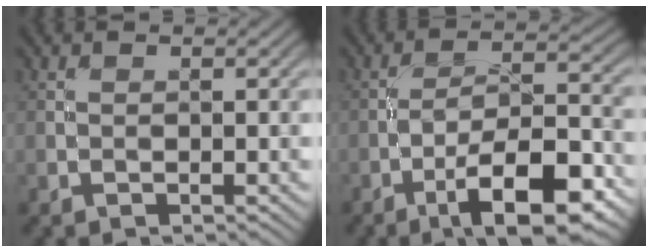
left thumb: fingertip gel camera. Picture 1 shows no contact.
{"total": 12.3, "force": [-7.0, 3.5, 9.5], "torque": [-0.153, 0.004, -0.118]}